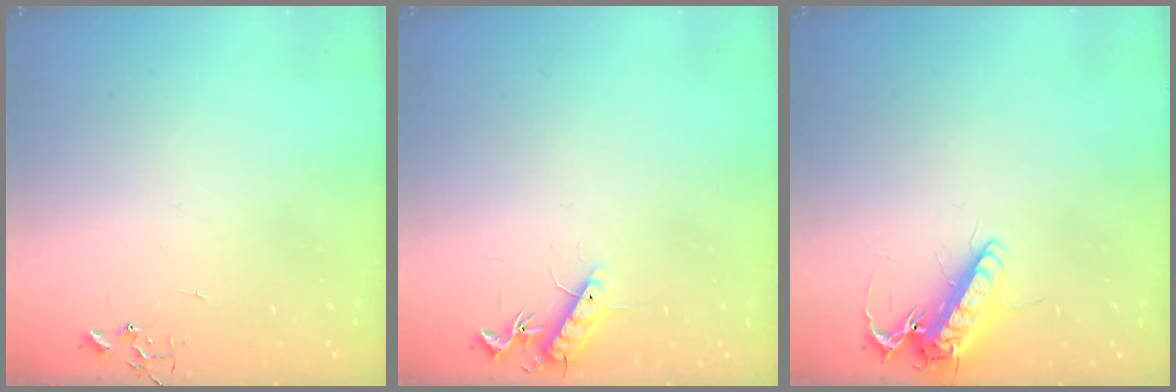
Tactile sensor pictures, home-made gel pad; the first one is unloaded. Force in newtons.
{"total": 10.1, "press": 10.0, "slide": 0.8}
{"total": 13.5, "press": 13.3, "slide": 2.1}